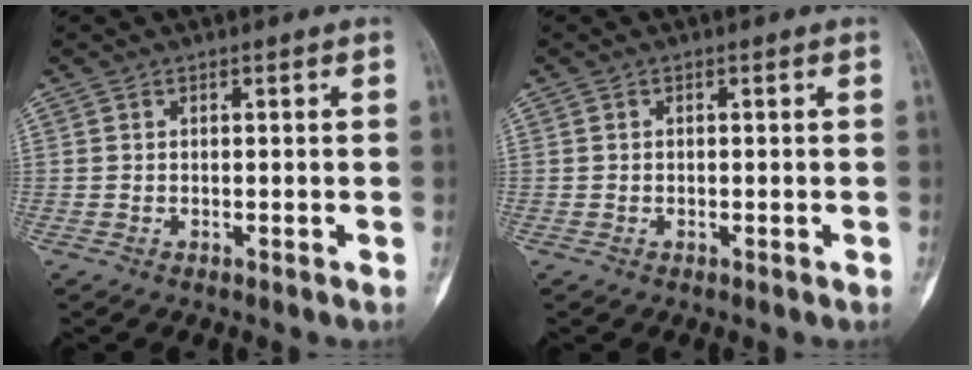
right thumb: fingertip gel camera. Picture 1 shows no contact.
{"total": 0.0}